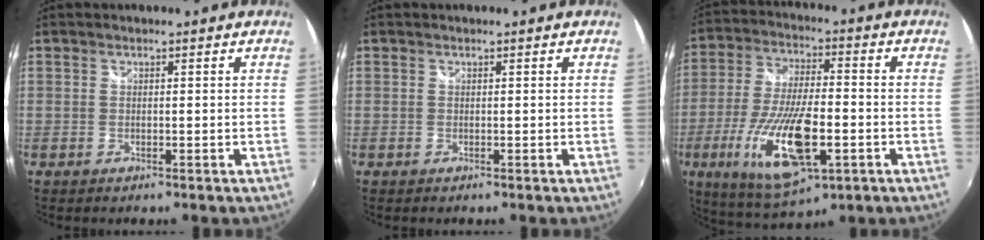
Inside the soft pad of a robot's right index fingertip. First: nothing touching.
{"total": 0.0}
{"total": 18.2, "force": [-6.0, 6.4, 16.0], "torque": [-0.327, -0.031, -0.102]}